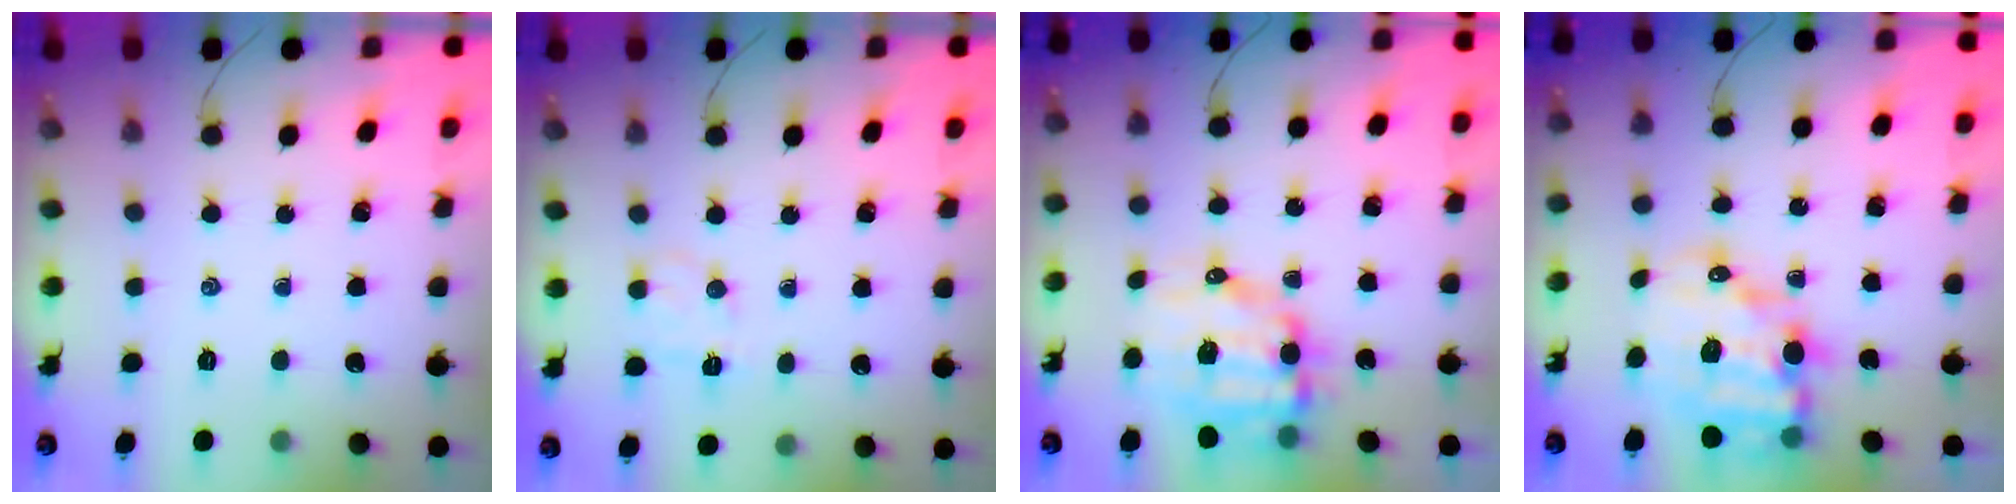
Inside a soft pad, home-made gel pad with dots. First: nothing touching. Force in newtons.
{"total": 6.7, "press": 6.6, "slide": 1.5}
{"total": 11.1, "press": 10.8, "slide": 2.4}
{"total": 15.0, "press": 14.6, "slide": 3.4}